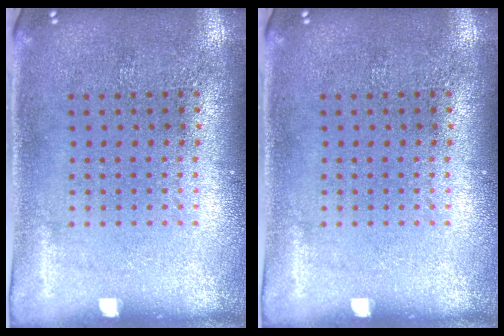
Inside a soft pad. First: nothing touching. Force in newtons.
{"total": 0.0}